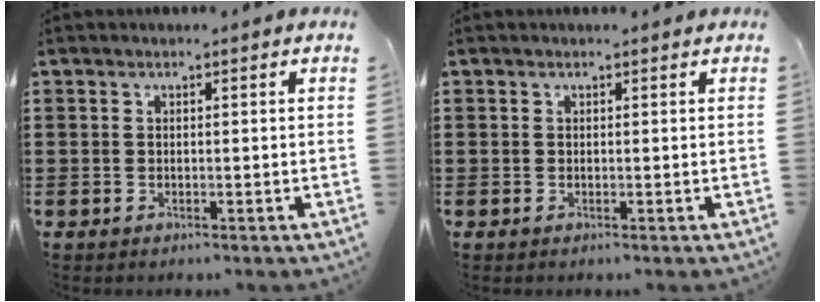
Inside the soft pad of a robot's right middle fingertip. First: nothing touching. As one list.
[{"total": 0.0}]